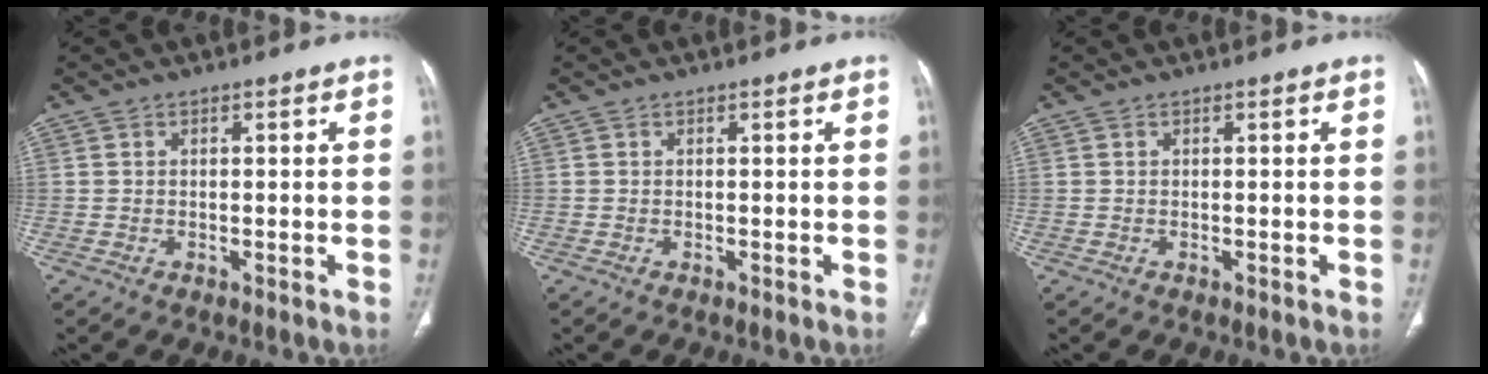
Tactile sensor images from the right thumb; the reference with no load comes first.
{"total": 0.0}
{"total": 0.0}